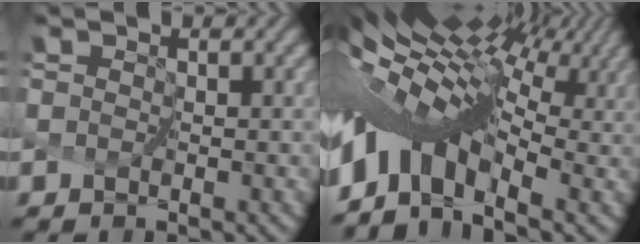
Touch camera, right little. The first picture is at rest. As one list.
[{"total": 11.3, "force": [1.2, 6.0, 9.5], "torque": [-0.182, 0.014, 0.028]}]